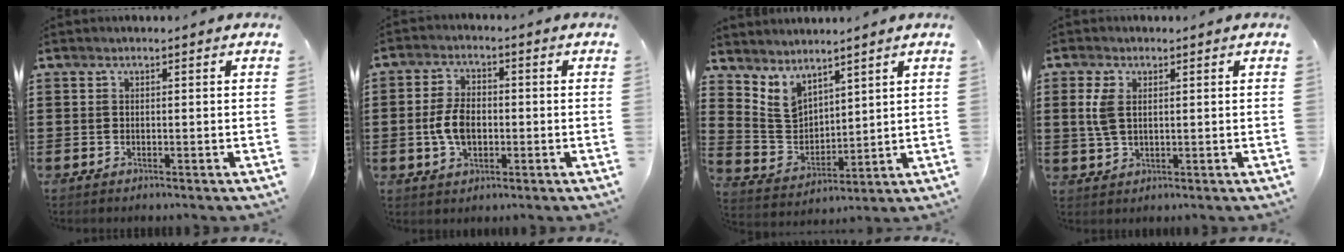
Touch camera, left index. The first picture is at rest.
{"total": 5.8, "force": [-0.8, 3.4, 4.6], "torque": [-0.113, 0.000, -0.022]}
{"total": 4.9, "force": [4.0, 2.8, 0.7], "torque": [-0.042, -0.017, 0.075]}
{"total": 3.7, "force": [0.7, 2.1, 3.0], "torque": [-0.081, 0.004, 0.007]}